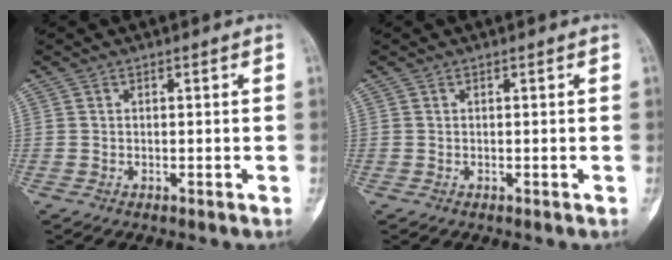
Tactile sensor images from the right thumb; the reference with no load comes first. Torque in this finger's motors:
{"motor_torque": [0.46, 0.46, 0.01, -0.01, 0.00]}